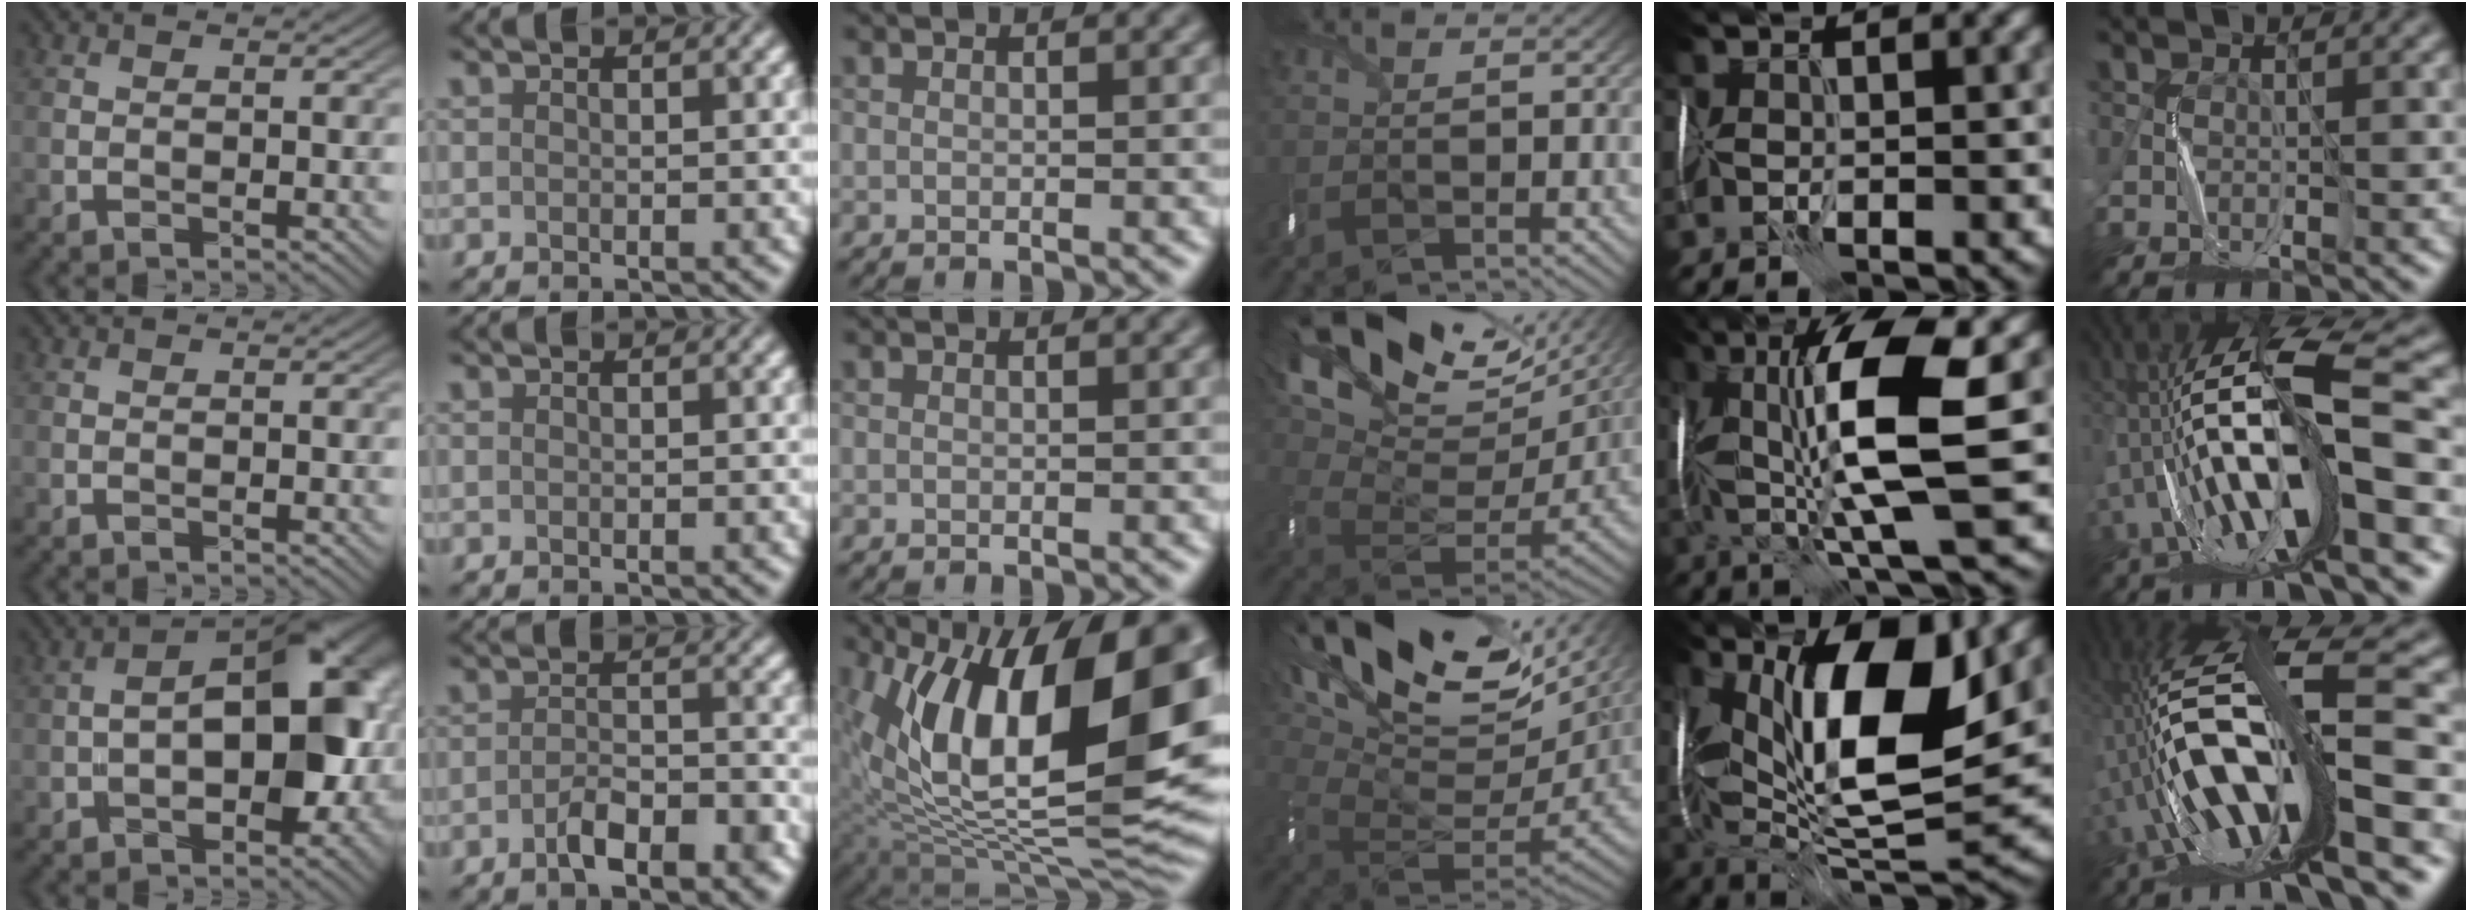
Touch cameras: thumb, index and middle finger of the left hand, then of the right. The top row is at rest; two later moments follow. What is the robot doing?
{"motion": "wrap", "object": "thread"}